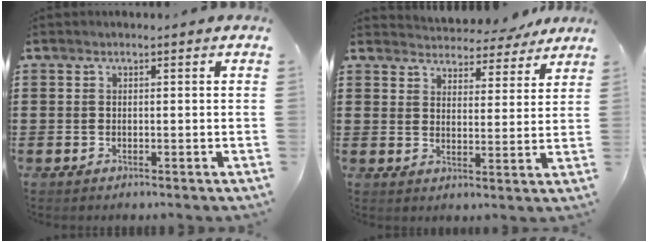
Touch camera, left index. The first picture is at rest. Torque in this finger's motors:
{"motor_torque": [-0.18, -0.13, -0.12, -0.12]}